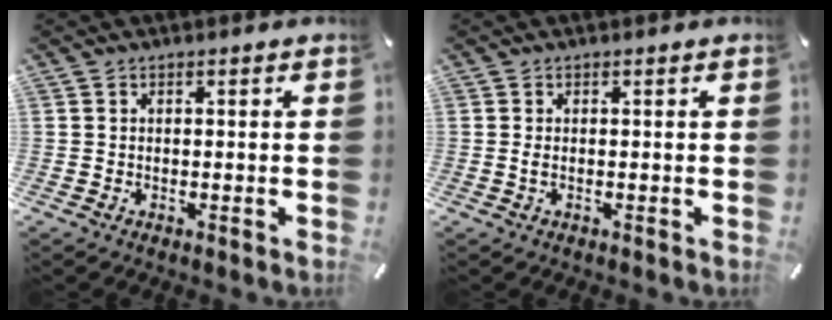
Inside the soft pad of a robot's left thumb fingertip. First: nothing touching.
{"total": 1.0, "force": [-0.1, 0.3, 0.9], "torque": [-0.019, -0.001, -0.001]}